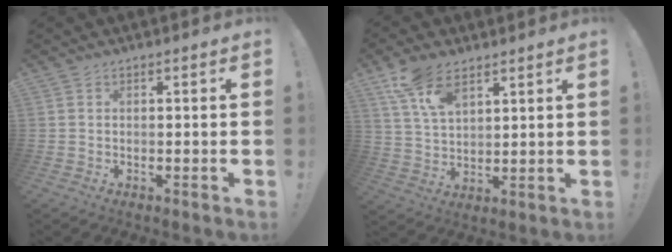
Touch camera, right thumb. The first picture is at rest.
{"total": 10.6, "force": [7.2, 5.2, 5.9], "torque": [-0.110, -0.029, 0.138]}